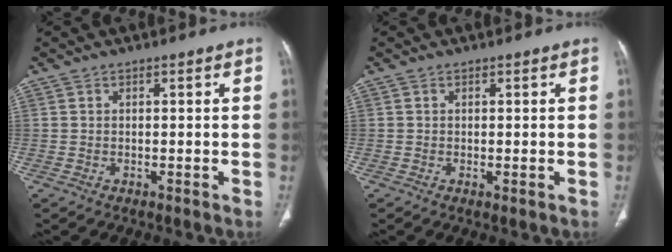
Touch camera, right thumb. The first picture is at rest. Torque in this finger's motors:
{"motor_torque": [-0.83, -0.11, -0.27, 0.07, -0.03]}